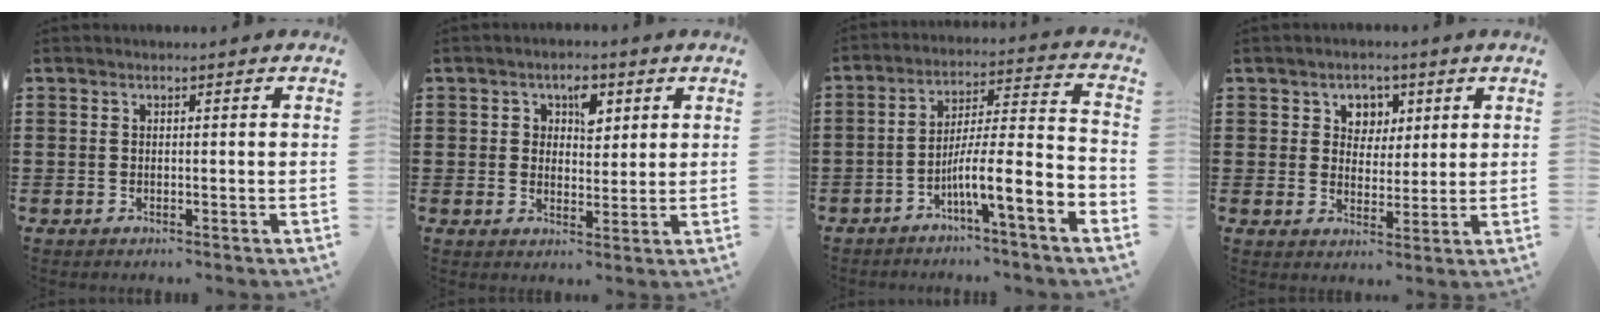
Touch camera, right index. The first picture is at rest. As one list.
[{"total": 3.9, "force": [1.7, 2.6, 2.3], "torque": [-0.039, 0.008, 0.024]}, {"total": 8.4, "force": [-4.8, 0.2, 6.9], "torque": [-0.122, -0.023, -0.095]}, {"total": 3.8, "force": [1.6, 3.4, 0.8], "torque": [-0.026, 0.011, 0.024]}]